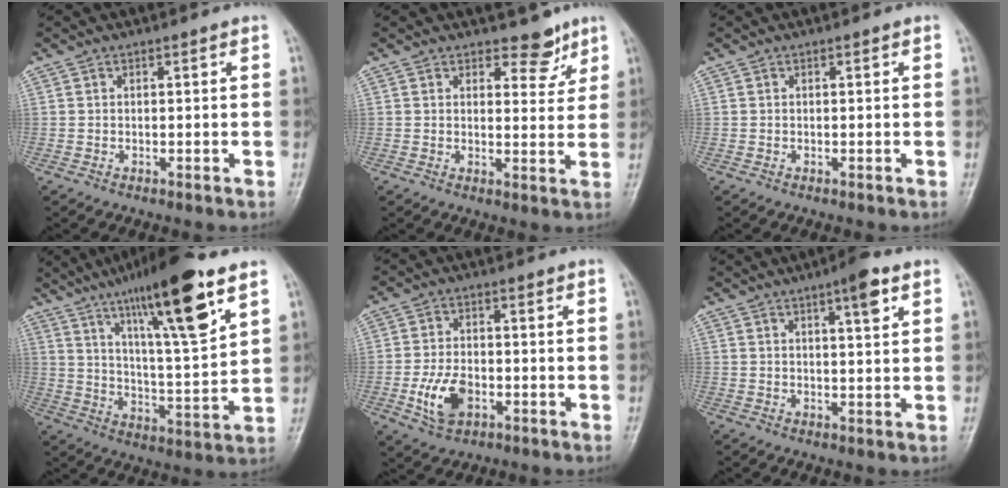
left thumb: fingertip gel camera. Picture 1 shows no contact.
{"total": 4.9, "force": [3.7, 2.7, 1.8], "torque": [0.008, -0.024, 0.049]}
{"total": 0.0}
{"total": 19.8, "force": [11.6, 3.1, 15.8], "torque": [-0.242, -0.048, 0.195]}
{"total": 7.7, "force": [-2.5, 4.9, 5.4], "torque": [-0.097, 0.007, -0.043]}
{"total": 5.5, "force": [2.8, 1.2, 4.5], "torque": [-0.061, -0.010, 0.039]}